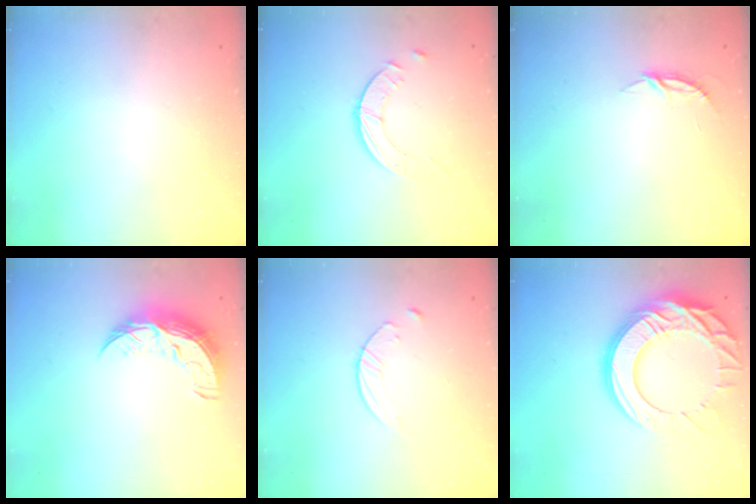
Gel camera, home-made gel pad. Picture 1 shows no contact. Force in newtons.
{"total": 3.9, "press": 3.9, "slide": 0.4}
{"total": 3.8, "press": 3.8, "slide": 0.2}
{"total": 10.7, "press": 10.6, "slide": 0.6}
{"total": 4.3, "press": 4.3, "slide": 0.5}
{"total": 22.6, "press": 22.5, "slide": 2.2}